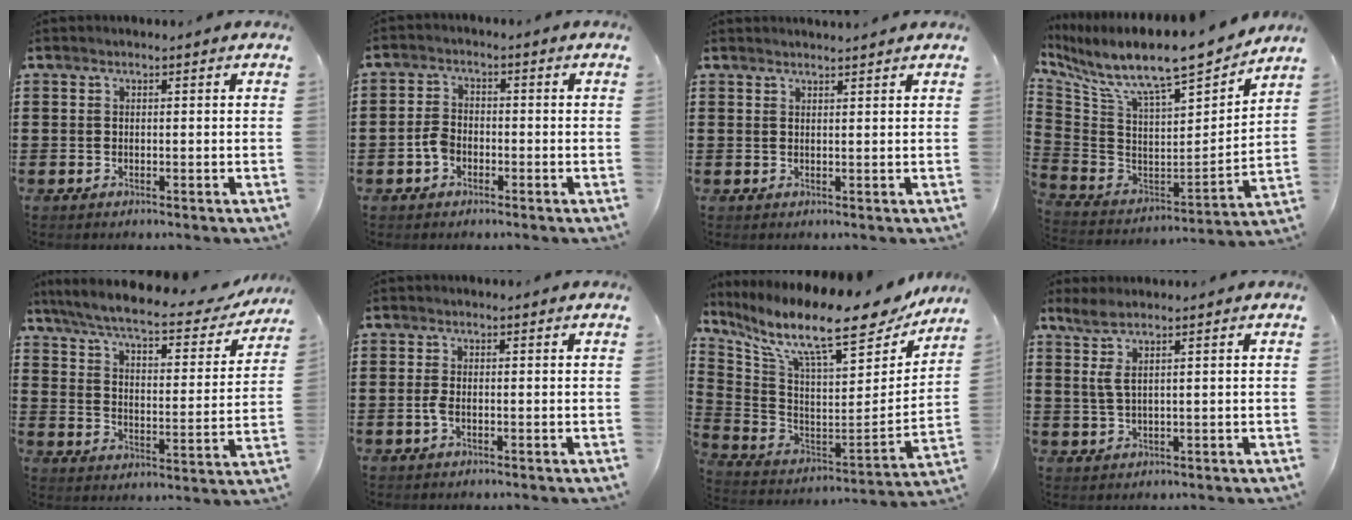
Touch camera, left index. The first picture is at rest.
{"total": 3.1, "force": [-1.1, 2.1, 2.0], "torque": [-0.052, 0.000, -0.026]}
{"total": 1.4, "force": [1.4, -0.1, 0.2], "torque": [-0.006, -0.001, 0.028]}
{"total": 11.1, "force": [9.3, 1.6, 5.8], "torque": [-0.141, -0.074, 0.156]}
{"total": 6.8, "force": [5.7, 0.5, 3.6], "torque": [-0.092, -0.034, 0.094]}
{"total": 1.6, "force": [-0.4, 0.5, 1.5], "torque": [-0.043, -0.005, -0.012]}
{"total": 14.7, "force": [11.0, 2.8, 9.4], "torque": [-0.191, -0.076, 0.180]}
{"total": 3.0, "force": [1.5, 0.3, 2.6], "torque": [-0.064, -0.002, 0.023]}